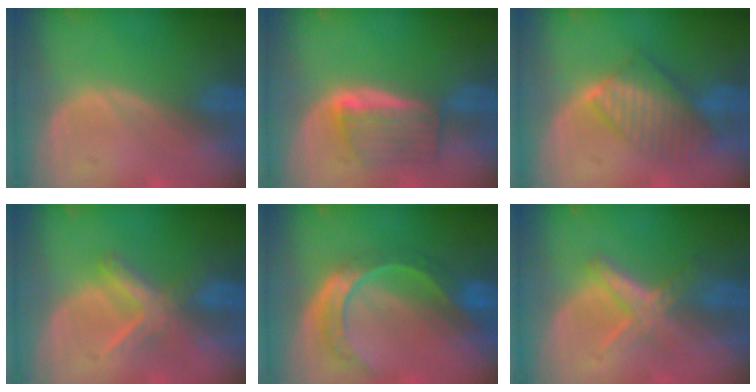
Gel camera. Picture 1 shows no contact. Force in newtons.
{"total": 5.6, "press": 5.5, "slide": 1.4}
{"total": 8.2, "press": 7.1, "slide": 4.2}
{"total": 5.6, "press": 5.6, "slide": 0.1}
{"total": 8.5, "press": 7.2, "slide": 4.6}
{"total": 5.8, "press": 5.4, "slide": 2.1}